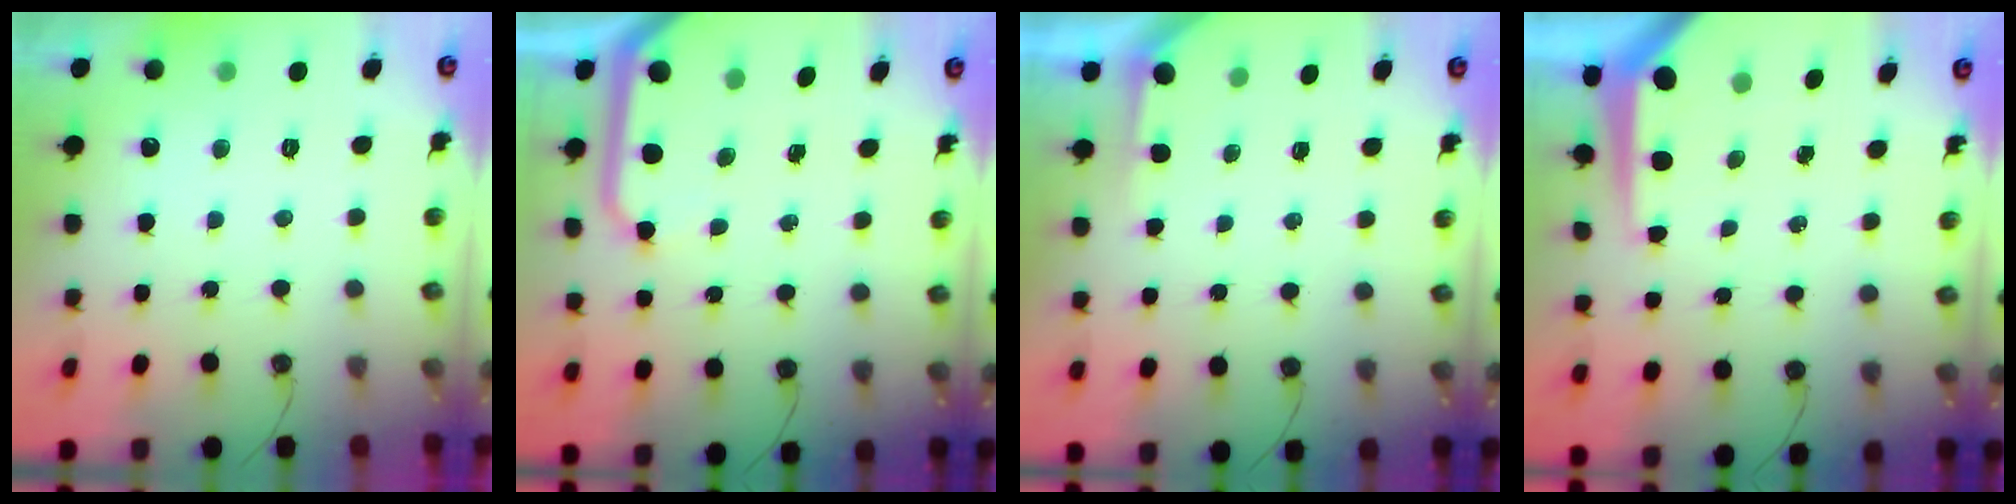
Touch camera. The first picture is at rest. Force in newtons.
{"total": 10.3, "press": 10.2, "slide": 1.1}
{"total": 1.5, "press": 1.5, "slide": 0.1}
{"total": 7.9, "press": 7.9, "slide": 0.6}